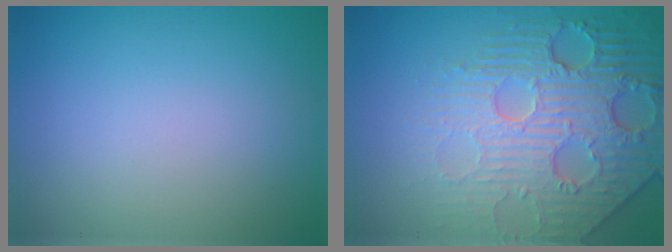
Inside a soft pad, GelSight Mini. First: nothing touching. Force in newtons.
{"total": 6.2, "press": 5.3, "slide": 3.4}